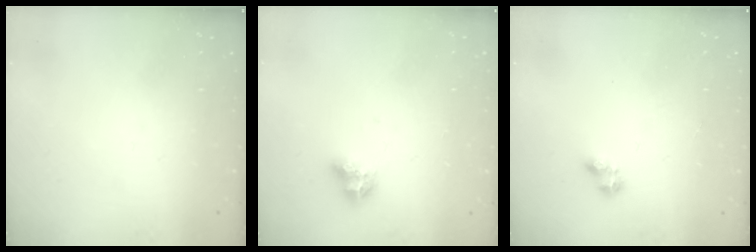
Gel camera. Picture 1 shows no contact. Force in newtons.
{"total": 7.1, "press": 7.1, "slide": 0.7}
{"total": 2.7, "press": 2.7, "slide": 0.4}